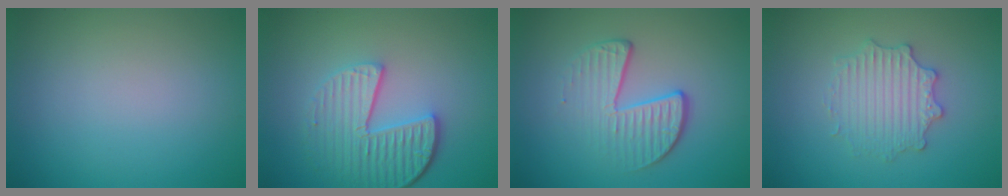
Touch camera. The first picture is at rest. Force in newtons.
{"total": 5.3, "press": 4.0, "slide": 3.5}
{"total": 4.0, "press": 2.8, "slide": 2.9}
{"total": 3.0, "press": 2.9, "slide": 0.4}